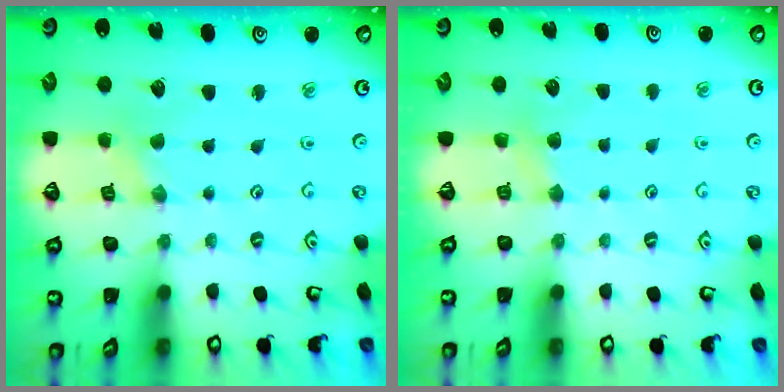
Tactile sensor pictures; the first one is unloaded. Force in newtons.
{"total": 3.0, "press": 3.0, "slide": 0.5}